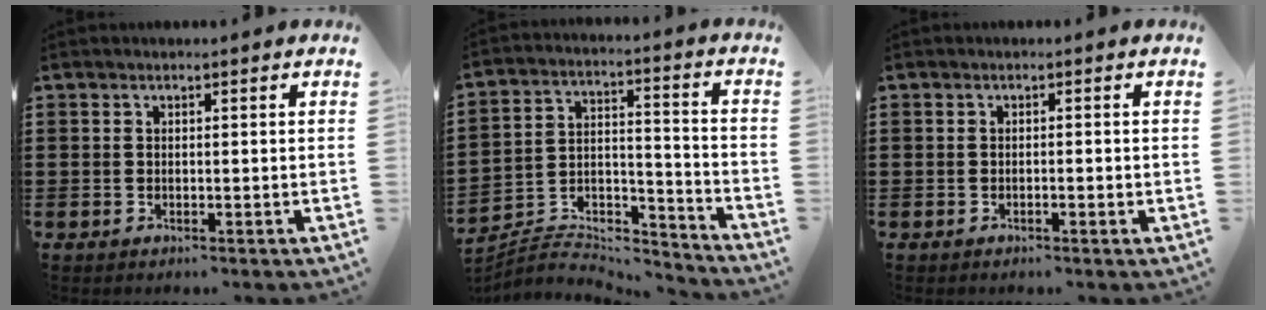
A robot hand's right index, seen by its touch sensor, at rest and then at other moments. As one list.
[{"total": 5.2, "force": [-4.8, 1.8, 1.0], "torque": [-0.023, 0.000, -0.097]}, {"total": 0.7, "force": [-0.4, 0.1, 0.6], "torque": [-0.011, -0.002, -0.006]}]